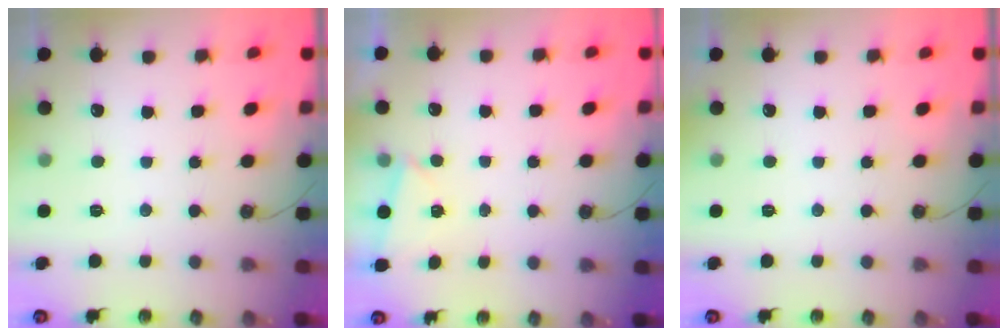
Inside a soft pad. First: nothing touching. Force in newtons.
{"total": 0.6, "press": 0.0, "slide": 0.6}
{"total": 0.0}